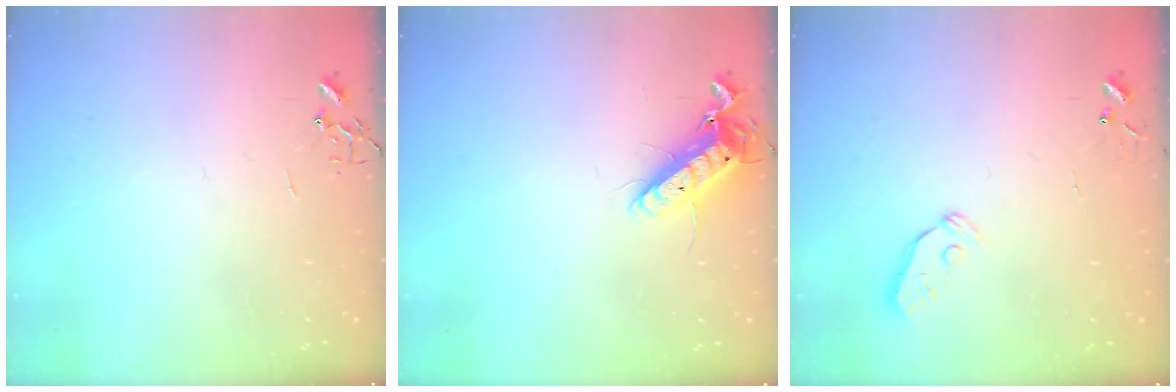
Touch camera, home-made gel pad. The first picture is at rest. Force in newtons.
{"total": 12.3, "press": 12.2, "slide": 1.7}
{"total": 3.0, "press": 3.0, "slide": 0.3}